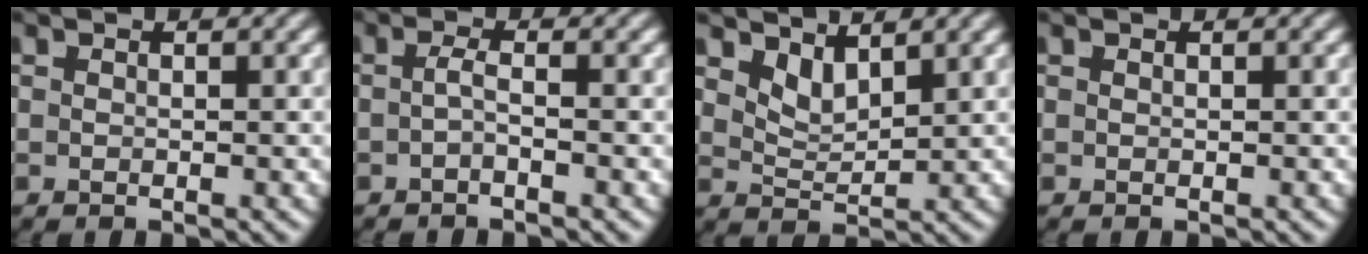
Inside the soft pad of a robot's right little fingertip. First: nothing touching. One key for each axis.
{"total": 1.3, "fx": -0.7, "fy": -0.6, "fz": 0.9, "tx": -0.016, "ty": -0.006, "tz": -0.009}
{"total": 3.0, "fx": 2.2, "fy": 1.2, "fz": 1.8, "tx": -0.024, "ty": -0.010, "tz": 0.039}
{"total": 0.0}